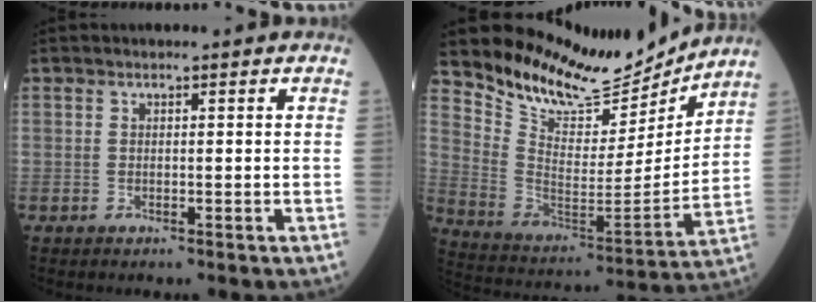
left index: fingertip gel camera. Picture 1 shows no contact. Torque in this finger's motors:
{"motor_torque": [0.58, -1.14, -0.43, -0.18]}